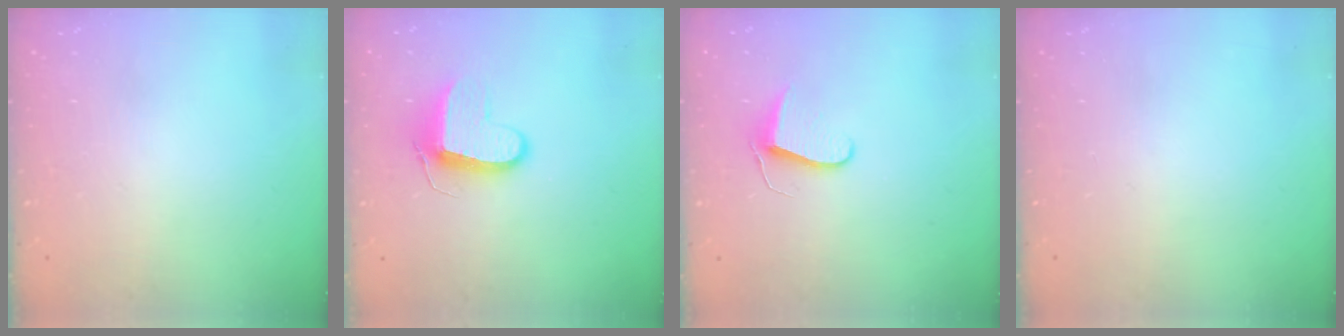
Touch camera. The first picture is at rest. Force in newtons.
{"total": 9.9, "press": 9.9, "slide": 0.2}
{"total": 7.0, "press": 7.0, "slide": 0.6}
{"total": 0.0}